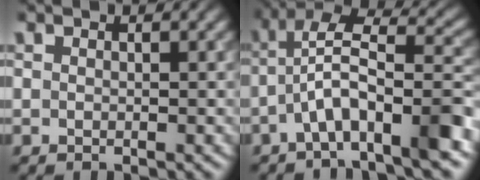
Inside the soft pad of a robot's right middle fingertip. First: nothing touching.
{"total": 8.1, "force": [-3.3, 2.6, 7.0], "torque": [-0.120, 0.025, -0.061]}